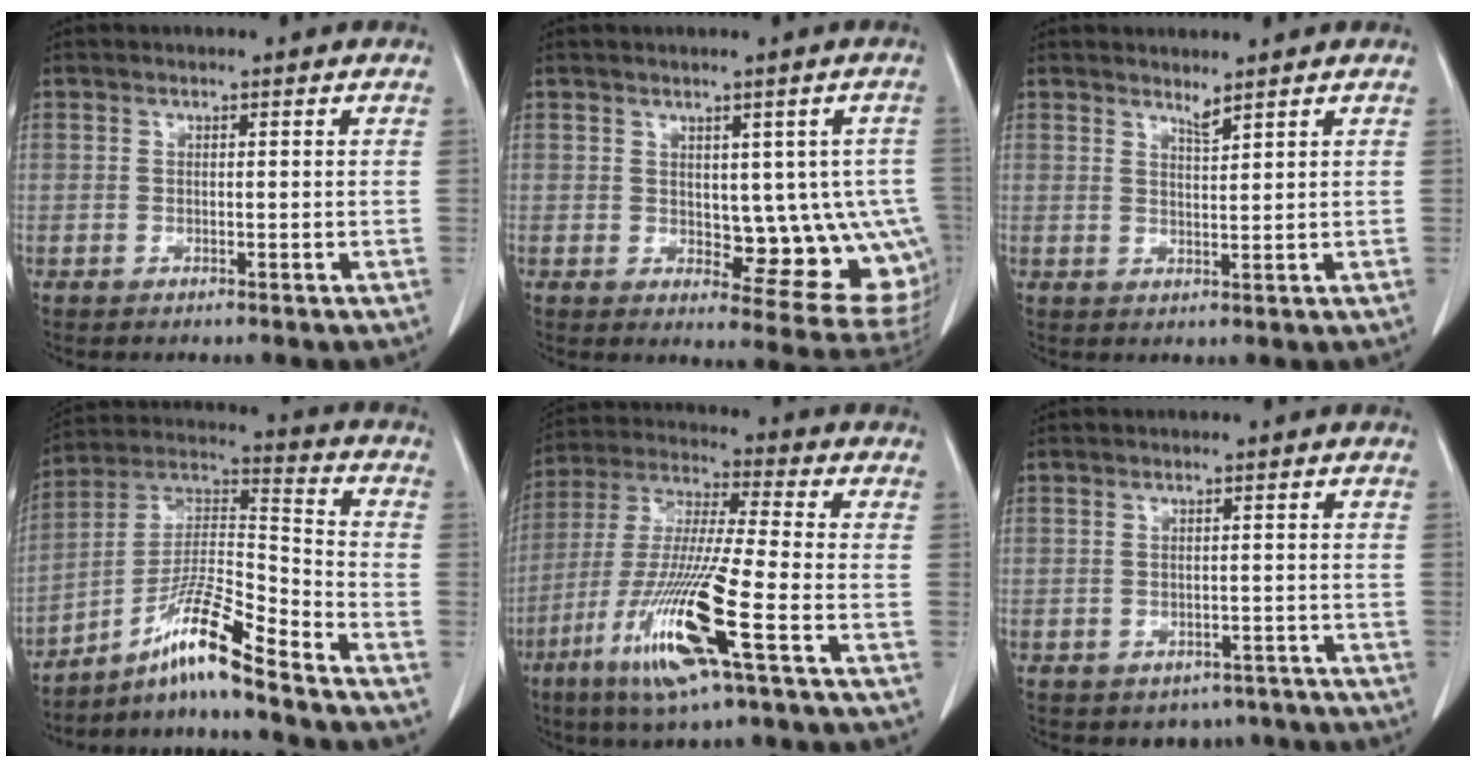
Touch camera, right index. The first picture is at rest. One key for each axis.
{"total": 10.7, "fx": 0.0, "fy": 5.0, "fz": 9.5, "tx": -0.093, "ty": 0.001, "tz": 0.015}
{"total": 1.6, "fx": 1.5, "fy": -0.2, "fz": 0.5, "tx": -0.009, "ty": -0.010, "tz": 0.030}
{"total": 12.3, "fx": -9.2, "fy": -0.4, "fz": 8.2, "tx": -0.154, "ty": 0.014, "tz": -0.163}
{"total": 15.9, "fx": -6.8, "fy": 0.7, "fz": 14.3, "tx": -0.296, "ty": -0.023, "tz": -0.125}
{"total": 4.5, "fx": -3.3, "fy": 3.0, "fz": 0.4, "tx": 0.010, "ty": 0.013, "tz": -0.041}